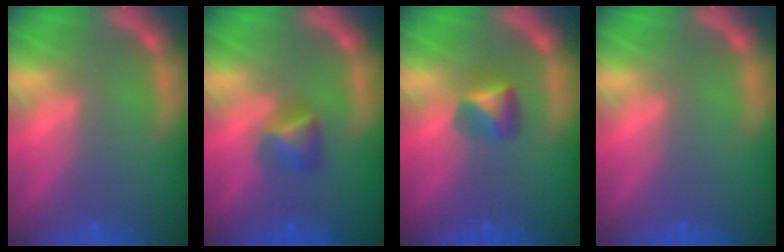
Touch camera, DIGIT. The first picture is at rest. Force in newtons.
{"total": 2.4}
{"total": 2.4}
{"total": 0.0}